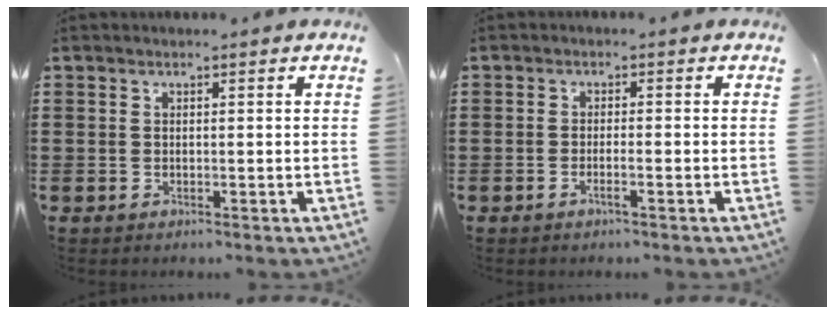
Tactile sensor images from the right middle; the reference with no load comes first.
{"total": 1.4, "force": [-0.9, 0.0, 1.1], "torque": [-0.017, -0.002, -0.016]}